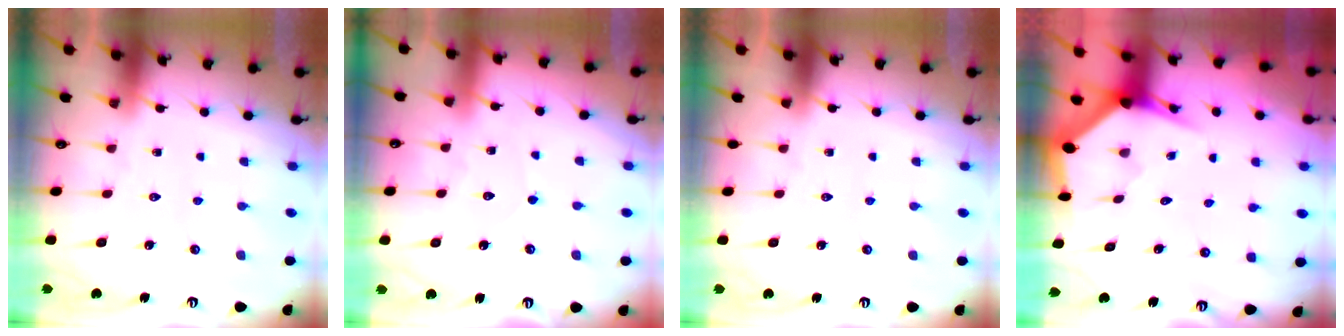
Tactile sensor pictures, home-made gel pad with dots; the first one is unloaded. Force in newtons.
{"total": 4.1, "press": 4.1, "slide": 0.5}
{"total": 0.0}
{"total": 3.4, "press": 3.3, "slide": 0.5}